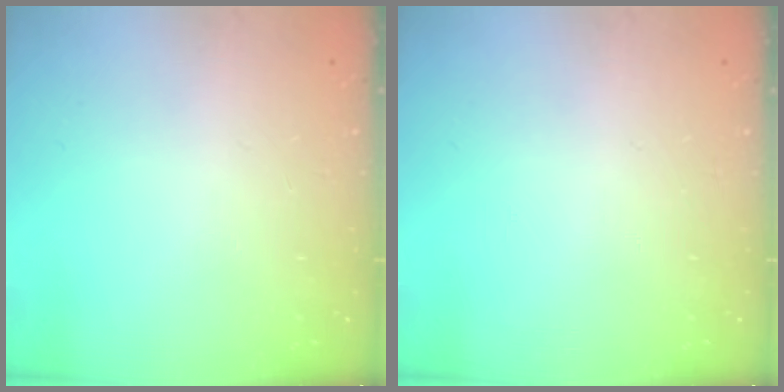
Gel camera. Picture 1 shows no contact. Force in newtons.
{"total": 0.0}